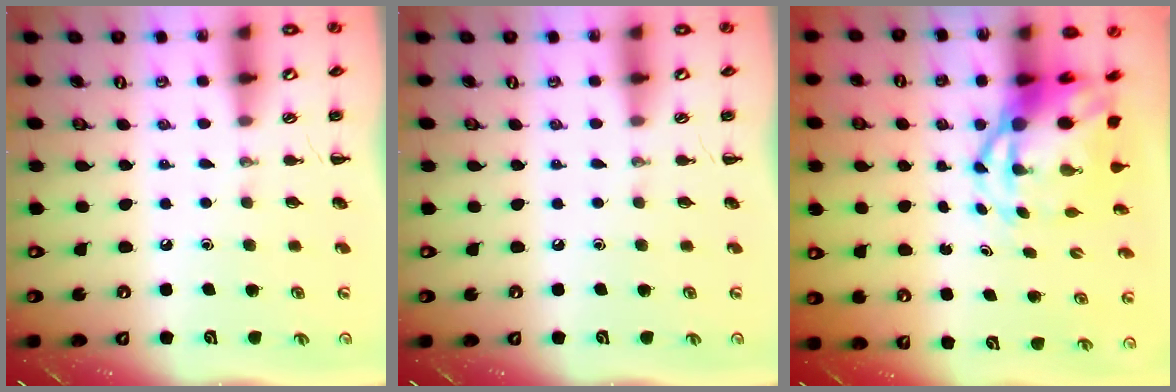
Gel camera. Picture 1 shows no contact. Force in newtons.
{"total": 0.0}
{"total": 8.3, "press": 8.0, "slide": 2.2}